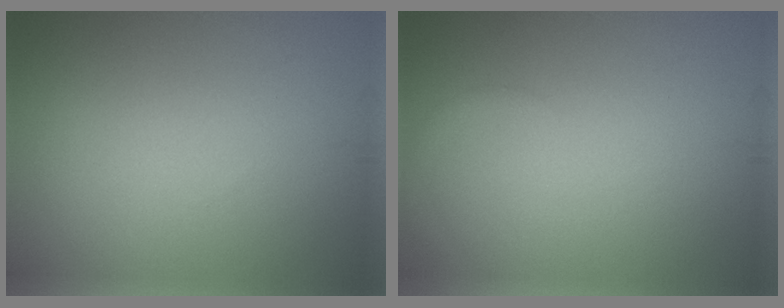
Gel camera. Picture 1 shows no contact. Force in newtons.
{"total": 0.8, "press": 0.8, "slide": 0.1}